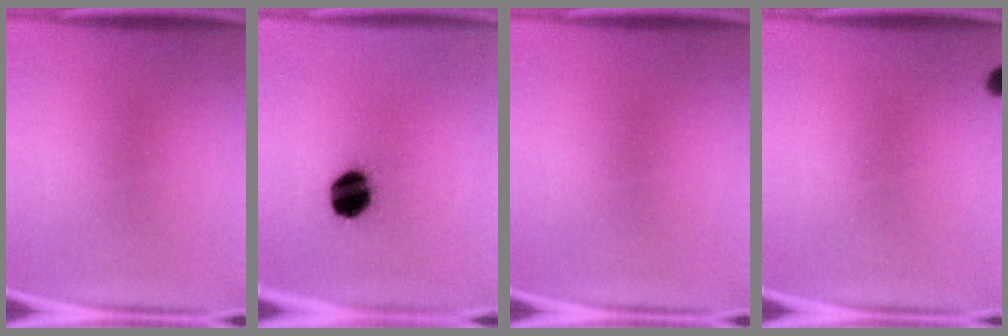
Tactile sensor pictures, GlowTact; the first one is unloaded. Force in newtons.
{"total": 10.8}
{"total": 0.0}
{"total": 1.5}